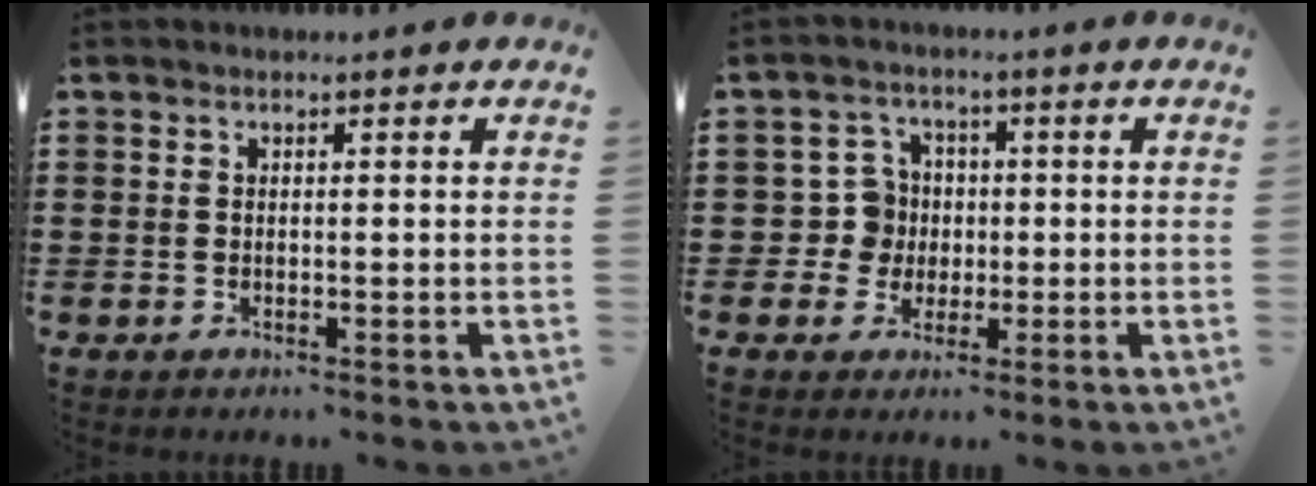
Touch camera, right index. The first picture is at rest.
{"total": 5.1, "force": [-0.2, 4.8, 1.6], "torque": [-0.050, 0.014, -0.002]}